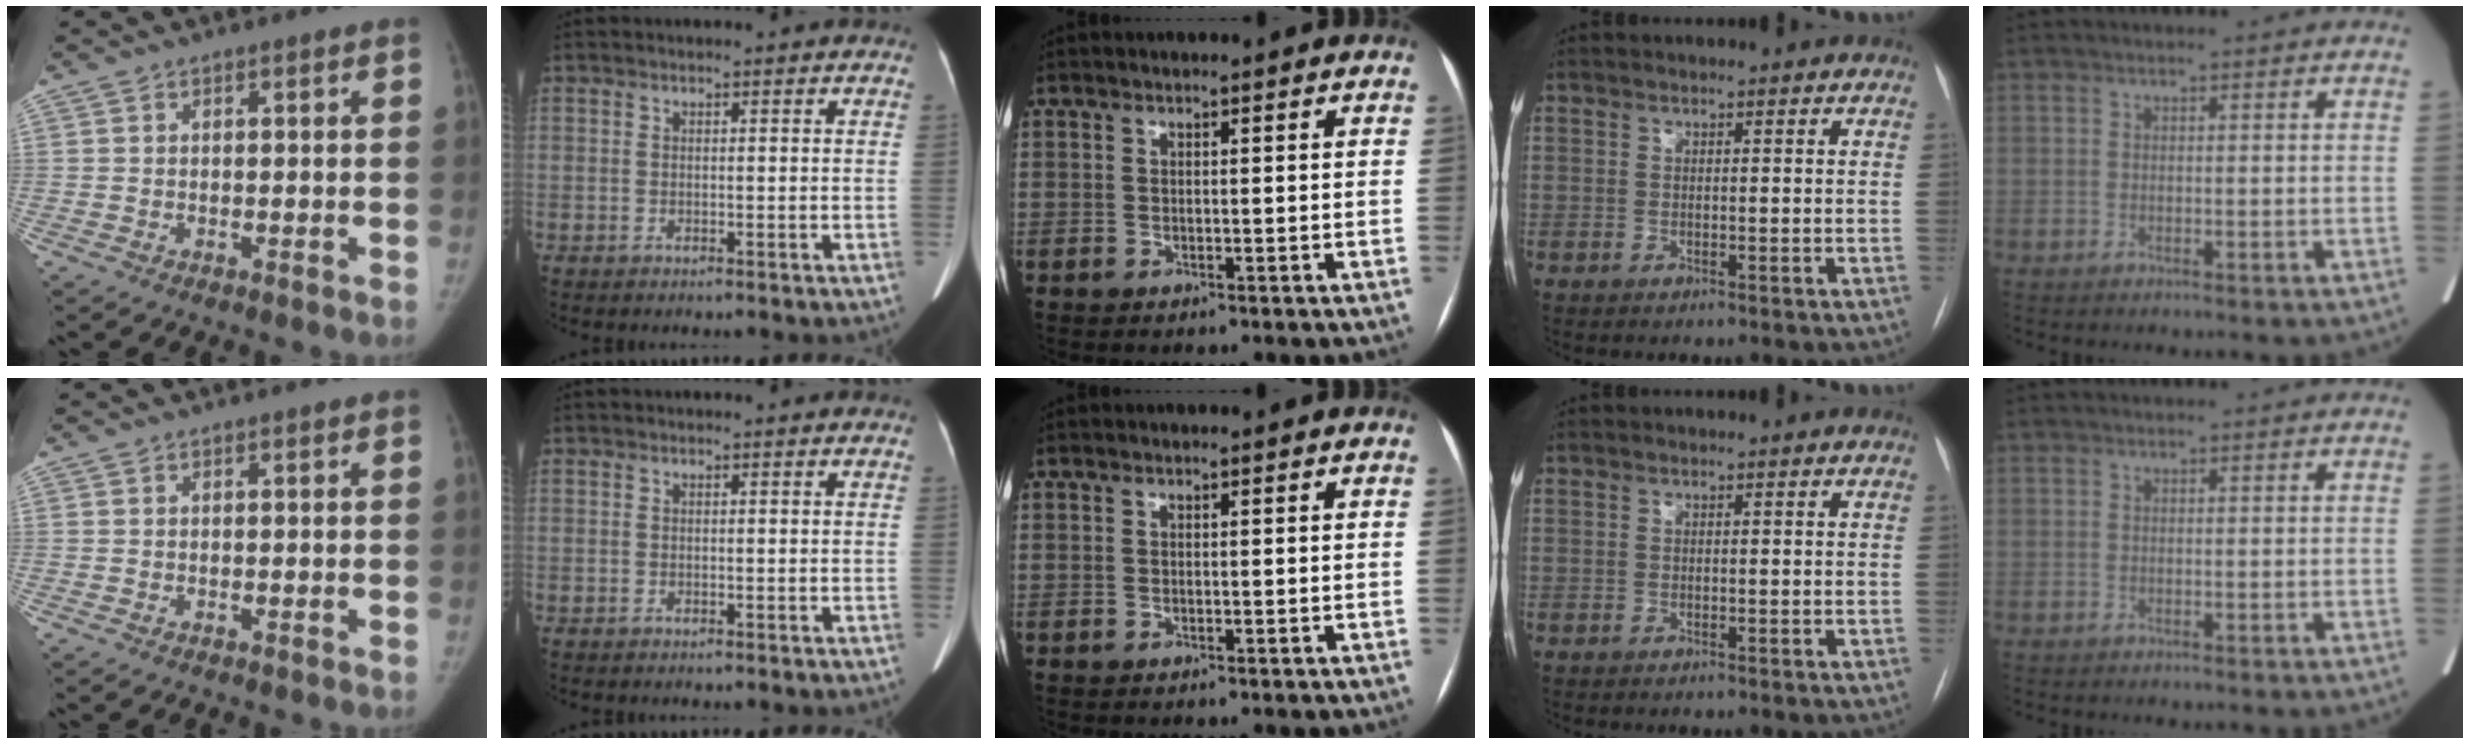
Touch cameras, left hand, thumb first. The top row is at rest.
{}